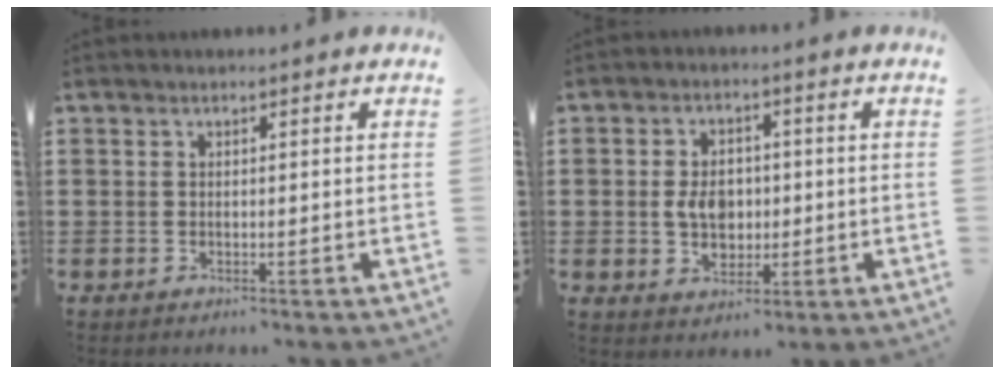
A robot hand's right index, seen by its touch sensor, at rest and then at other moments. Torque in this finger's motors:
{"motor_torque": [0.87, 0.13, 0.60, 0.10]}